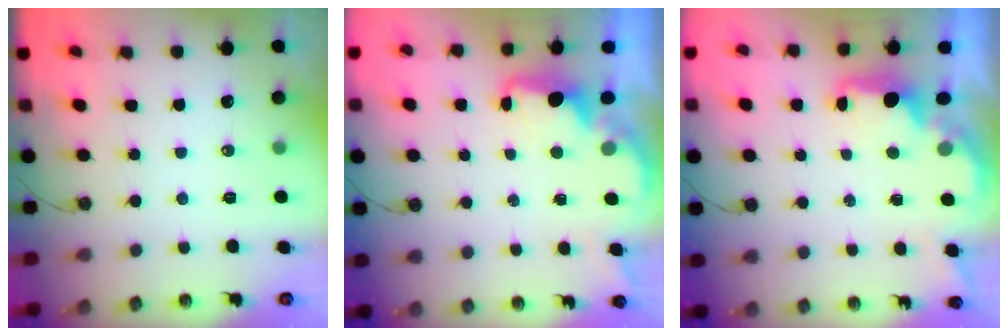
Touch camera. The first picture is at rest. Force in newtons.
{"total": 2.2, "press": 2.1, "slide": 0.8}
{"total": 2.0, "press": 1.9, "slide": 0.7}